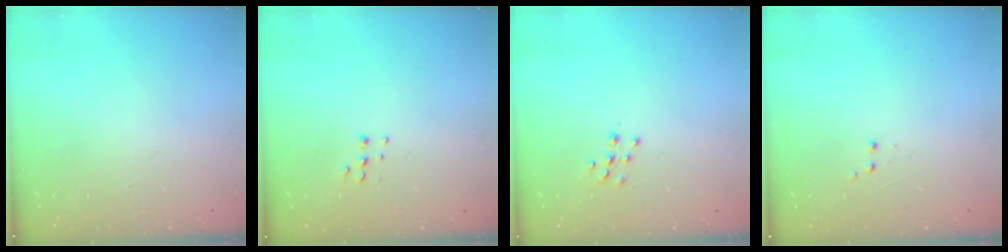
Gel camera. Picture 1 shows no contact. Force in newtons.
{"total": 5.3, "press": 5.2, "slide": 0.5}
{"total": 7.2, "press": 7.2, "slide": 0.5}
{"total": 2.0, "press": 1.8, "slide": 0.9}